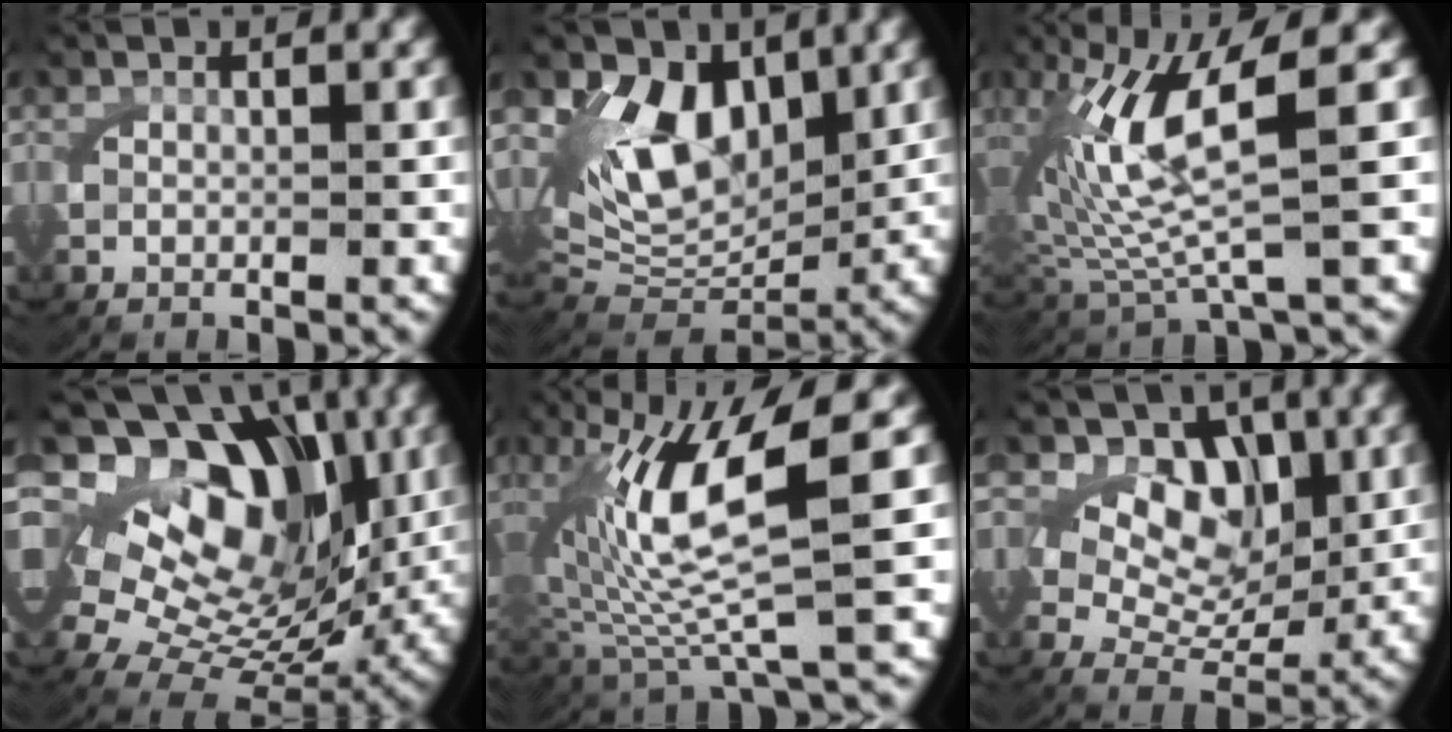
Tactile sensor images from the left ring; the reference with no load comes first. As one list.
[{"total": 10.1, "force": [2.7, 7.2, 6.6], "torque": [-0.142, -0.014, 0.048]}, {"total": 9.5, "force": [1.4, 4.6, 8.2], "torque": [-0.174, -0.007, 0.034]}, {"total": 18.8, "force": [4.0, 13.3, 12.7], "torque": [-0.234, -0.019, 0.071]}, {"total": 11.6, "force": [1.3, 5.5, 10.1], "torque": [-0.204, -0.009, 0.030]}, {"total": 7.4, "force": [1.8, 5.5, 4.6], "torque": [-0.084, -0.025, 0.032]}]